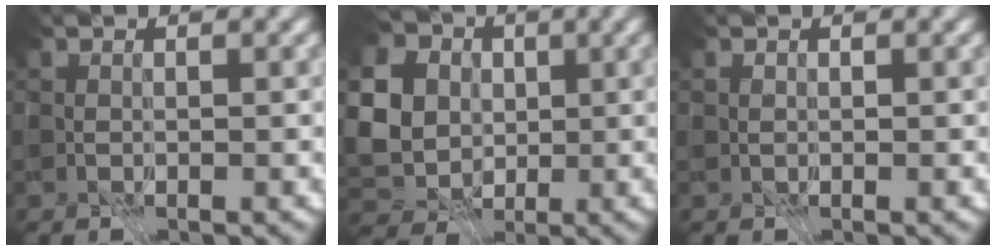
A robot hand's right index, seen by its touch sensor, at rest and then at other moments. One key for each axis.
{"total": 9.6, "fx": -0.1, "fy": 8.4, "fz": 4.7, "tx": -0.131, "ty": -0.012, "tz": 0.005}
{"total": 1.9, "fx": 1.1, "fy": 1.3, "fz": 0.9, "tx": -0.012, "ty": 0.006, "tz": 0.011}